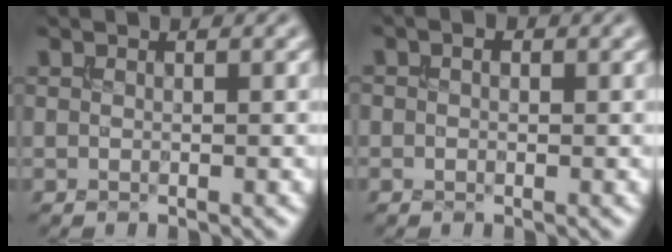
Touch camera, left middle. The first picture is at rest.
{"total": 1.0, "force": [-0.1, 0.8, 0.7], "torque": [-0.007, 0.000, -0.004]}